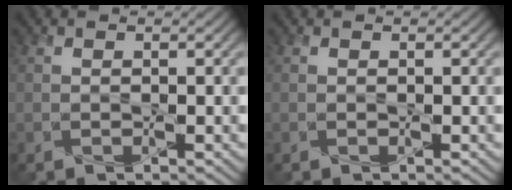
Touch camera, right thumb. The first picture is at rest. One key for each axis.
{"total": 0.0}